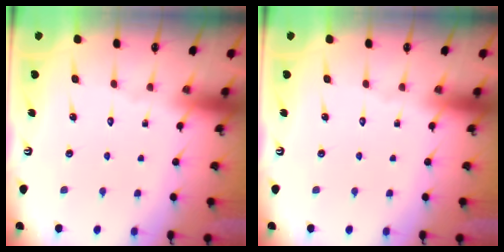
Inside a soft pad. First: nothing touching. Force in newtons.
{"total": 0.0}